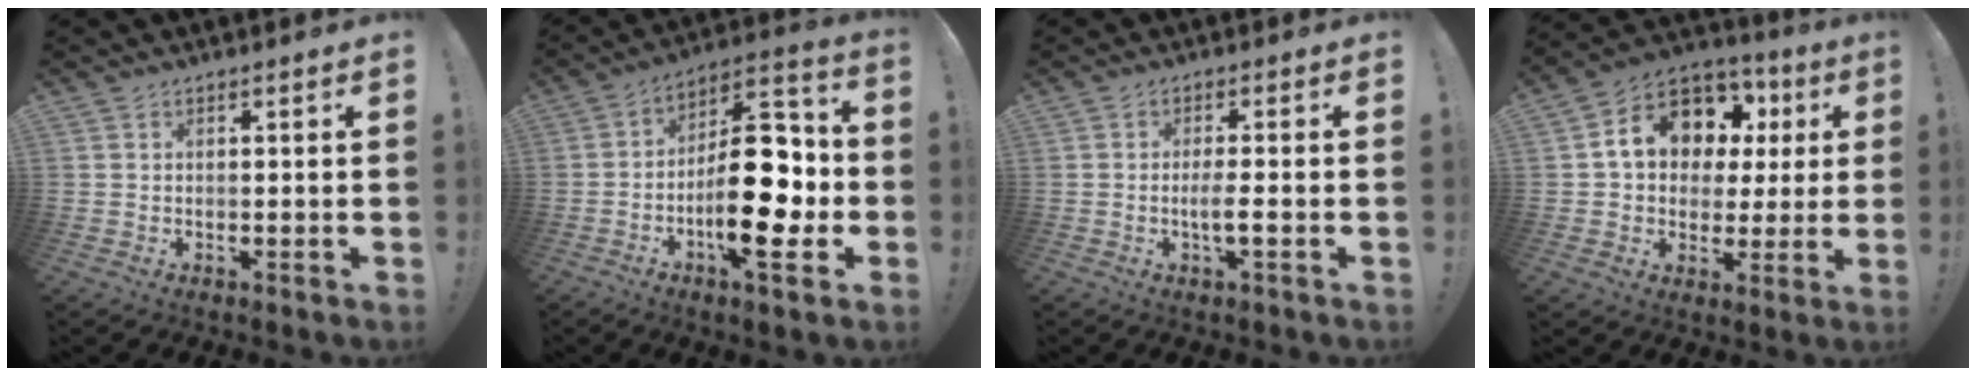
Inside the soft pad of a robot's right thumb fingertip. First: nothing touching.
{"total": 22.1, "force": [-5.1, 9.4, 19.4], "torque": [-0.298, 0.033, -0.072]}
{"total": 4.4, "force": [-1.2, 0.2, 4.2], "torque": [-0.073, -0.001, -0.021]}
{"total": 14.9, "force": [5.3, 11.3, 8.1], "torque": [-0.126, -0.022, 0.105]}